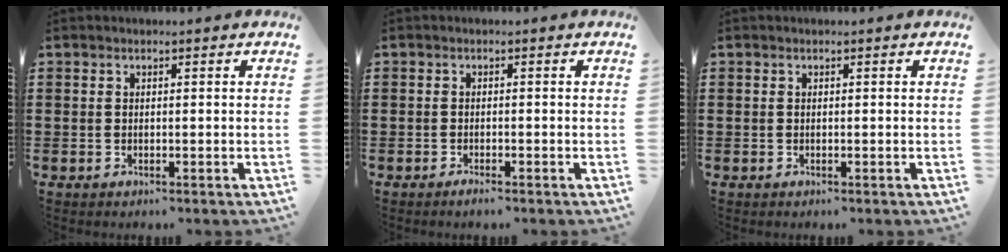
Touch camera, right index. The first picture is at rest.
{"total": 0.9, "force": [-0.8, 0.0, 0.4], "torque": [-0.010, -0.006, -0.015]}
{"total": 0.0}